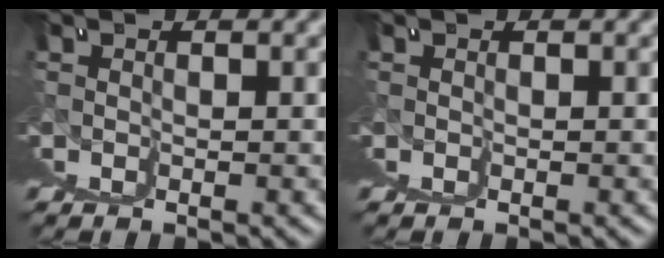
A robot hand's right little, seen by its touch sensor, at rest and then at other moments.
{"total": 0.0}